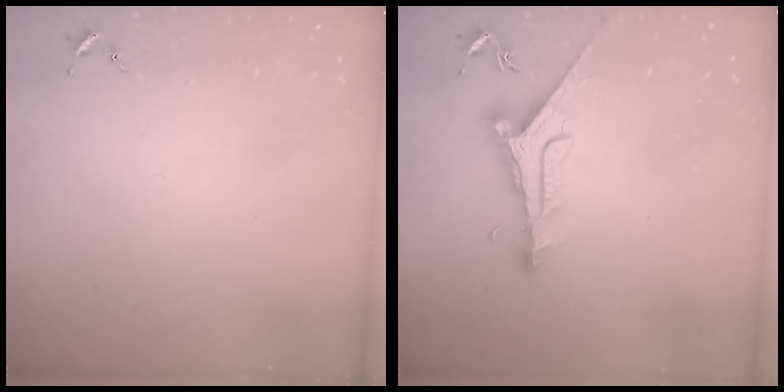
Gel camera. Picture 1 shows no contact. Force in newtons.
{"total": 9.9, "press": 9.9, "slide": 0.6}